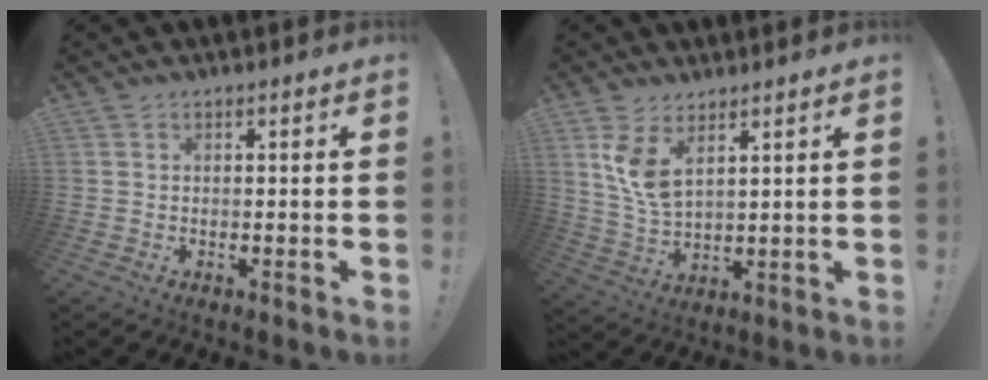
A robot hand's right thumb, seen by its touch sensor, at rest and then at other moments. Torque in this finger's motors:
{"motor_torque": [0.54, 0.68, 0.20, 0.63, 0.06]}